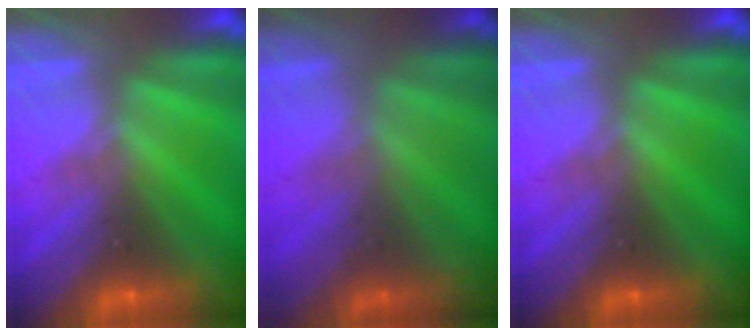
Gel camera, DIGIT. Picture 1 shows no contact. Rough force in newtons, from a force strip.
{"total": 1.6}
{"total": 0.0}